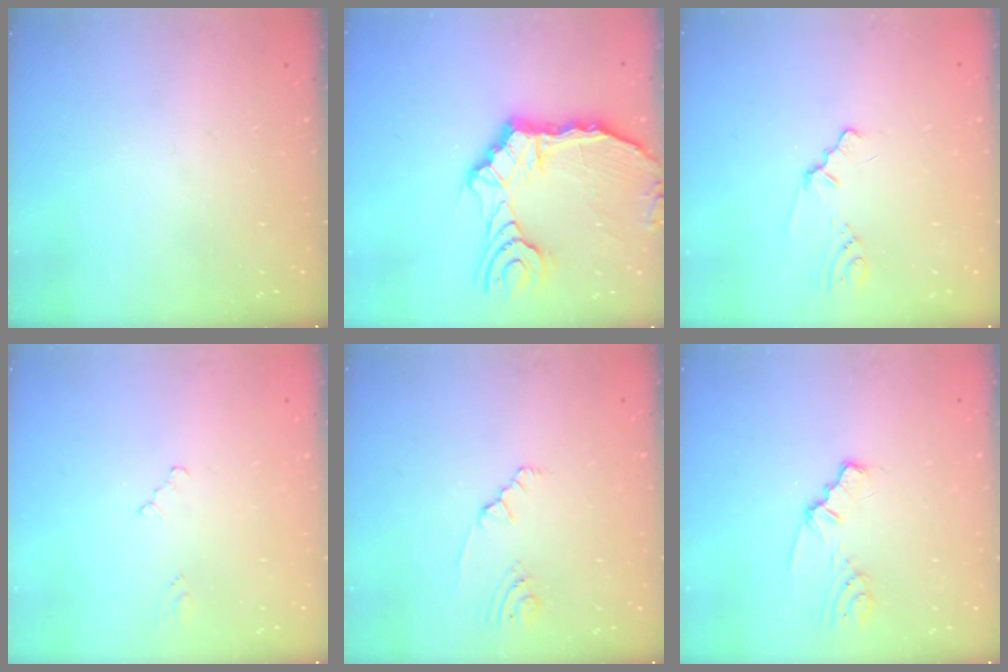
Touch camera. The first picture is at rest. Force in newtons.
{"total": 14.7, "press": 14.1, "slide": 4.1}
{"total": 0.9, "press": 0.9, "slide": 0.2}
{"total": 0.0}
{"total": 2.1, "press": 1.8, "slide": 1.1}
{"total": 2.1, "press": 2.1, "slide": 0.2}